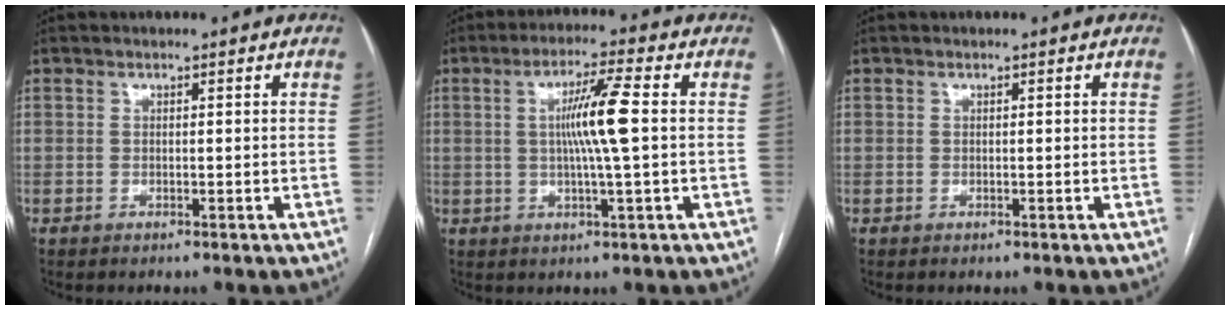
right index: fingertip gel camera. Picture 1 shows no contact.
{"total": 7.7, "force": [0.7, -0.7, 7.7], "torque": [-0.139, 0.000, 0.011]}
{"total": 0.0}